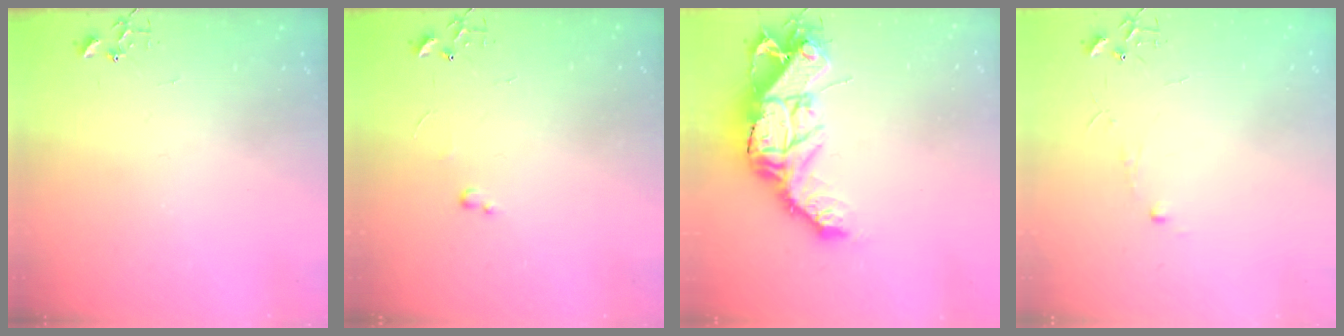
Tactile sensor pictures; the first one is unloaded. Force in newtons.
{"total": 2.6, "press": 2.6, "slide": 0.4}
{"total": 17.7, "press": 17.6, "slide": 1.5}
{"total": 3.9, "press": 3.8, "slide": 0.4}